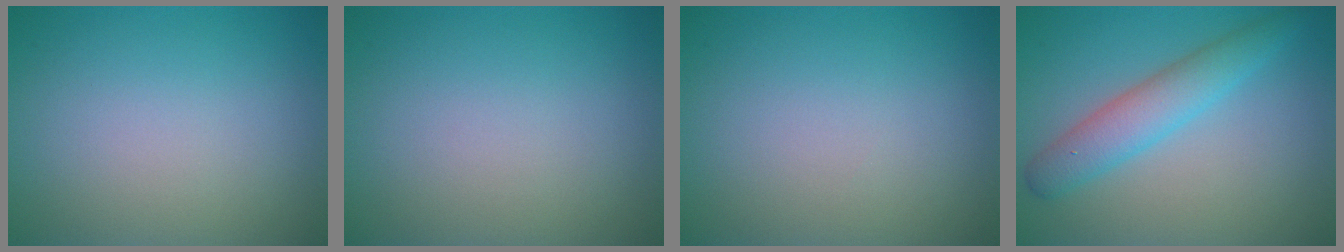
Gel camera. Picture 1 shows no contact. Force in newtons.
{"total": 0.0}
{"total": 0.0}
{"total": 3.9, "press": 3.9, "slide": 0.1}